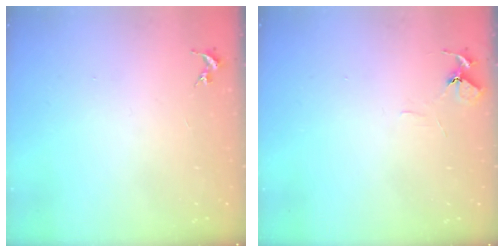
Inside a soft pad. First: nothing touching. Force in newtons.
{"total": 5.8, "press": 5.8, "slide": 0.6}